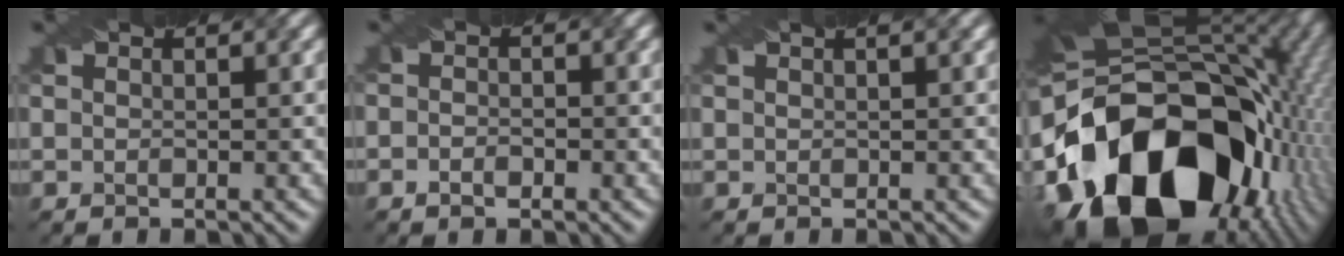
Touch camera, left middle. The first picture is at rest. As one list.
[{"total": 1.4, "force": [-0.7, 0.9, 0.9], "torque": [-0.005, -0.003, -0.013]}, {"total": 1.8, "force": [1.0, 0.6, 1.4], "torque": [-0.010, -0.003, 0.005]}, {"total": 20.4, "force": [-6.9, 14.2, 12.8], "torque": [-0.245, -0.012, -0.118]}]